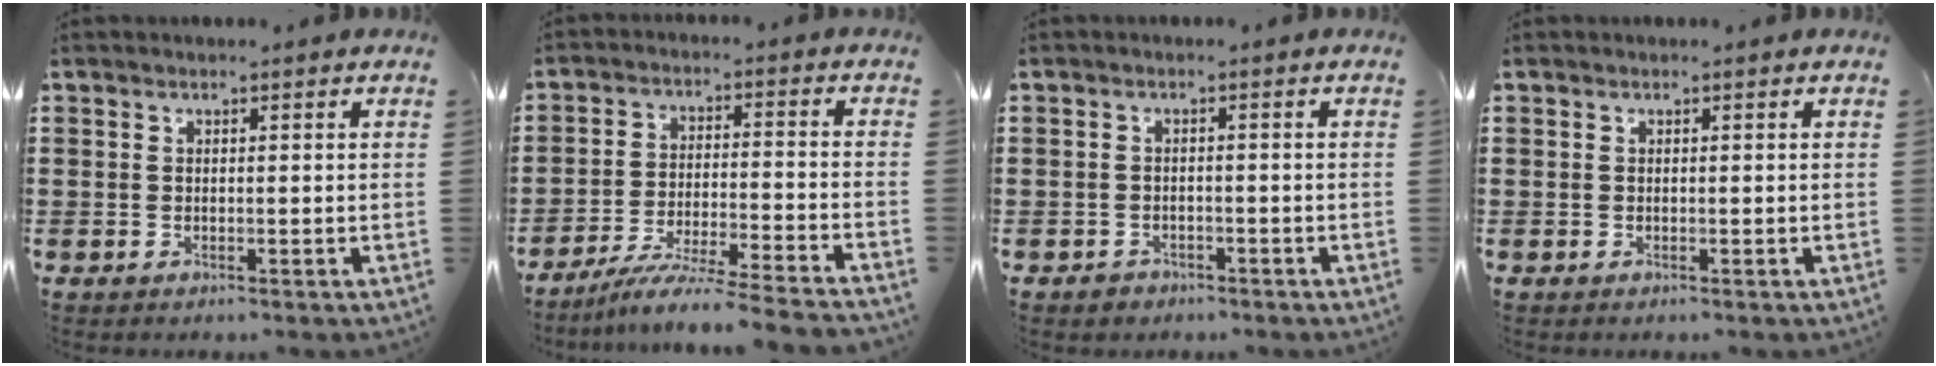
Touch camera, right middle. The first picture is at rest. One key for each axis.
{"total": 7.4, "fx": -6.8, "fy": -0.7, "fz": 3.0, "tx": -0.051, "ty": -0.011, "tz": -0.131}
{"total": 1.2, "fx": -0.9, "fy": 0.7, "fz": 0.1, "tx": -0.005, "ty": 0.002, "tz": -0.022}
{"total": 0.0}